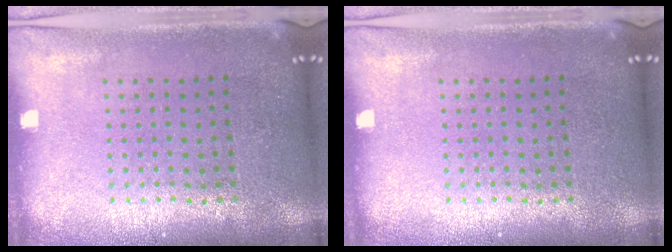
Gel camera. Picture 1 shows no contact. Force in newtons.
{"total": 0.0}